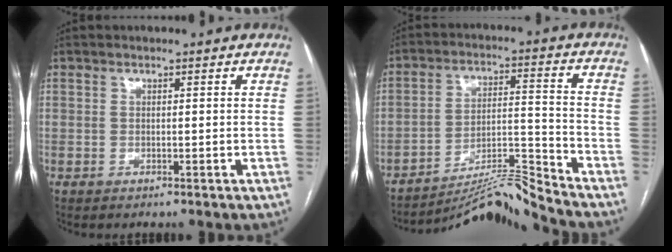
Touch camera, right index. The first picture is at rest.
{"total": 10.3, "force": [-9.6, -3.4, 1.0], "torque": [-0.015, 0.027, -0.168]}